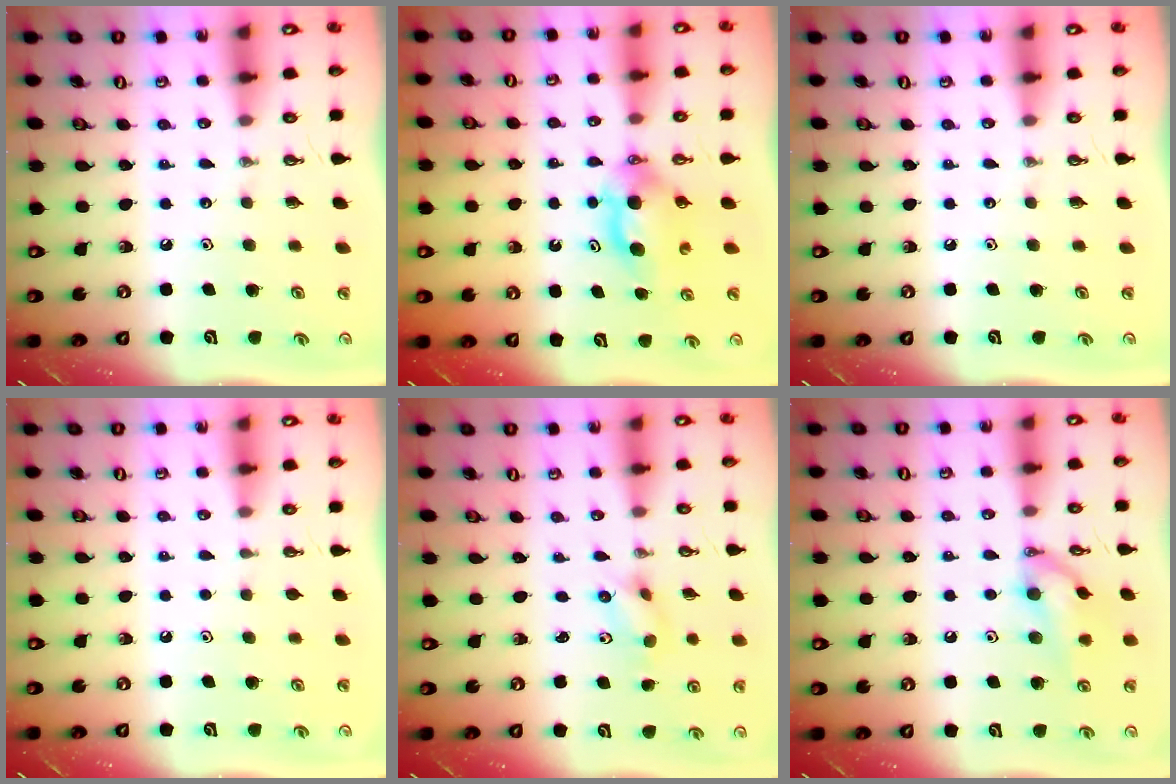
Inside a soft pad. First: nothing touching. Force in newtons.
{"total": 5.9, "press": 5.6, "slide": 1.9}
{"total": 0.0}
{"total": 1.2, "press": 0.5, "slide": 1.0}
{"total": 2.6, "press": 2.4, "slide": 1.0}
{"total": 12.6, "press": 12.4, "slide": 1.8}